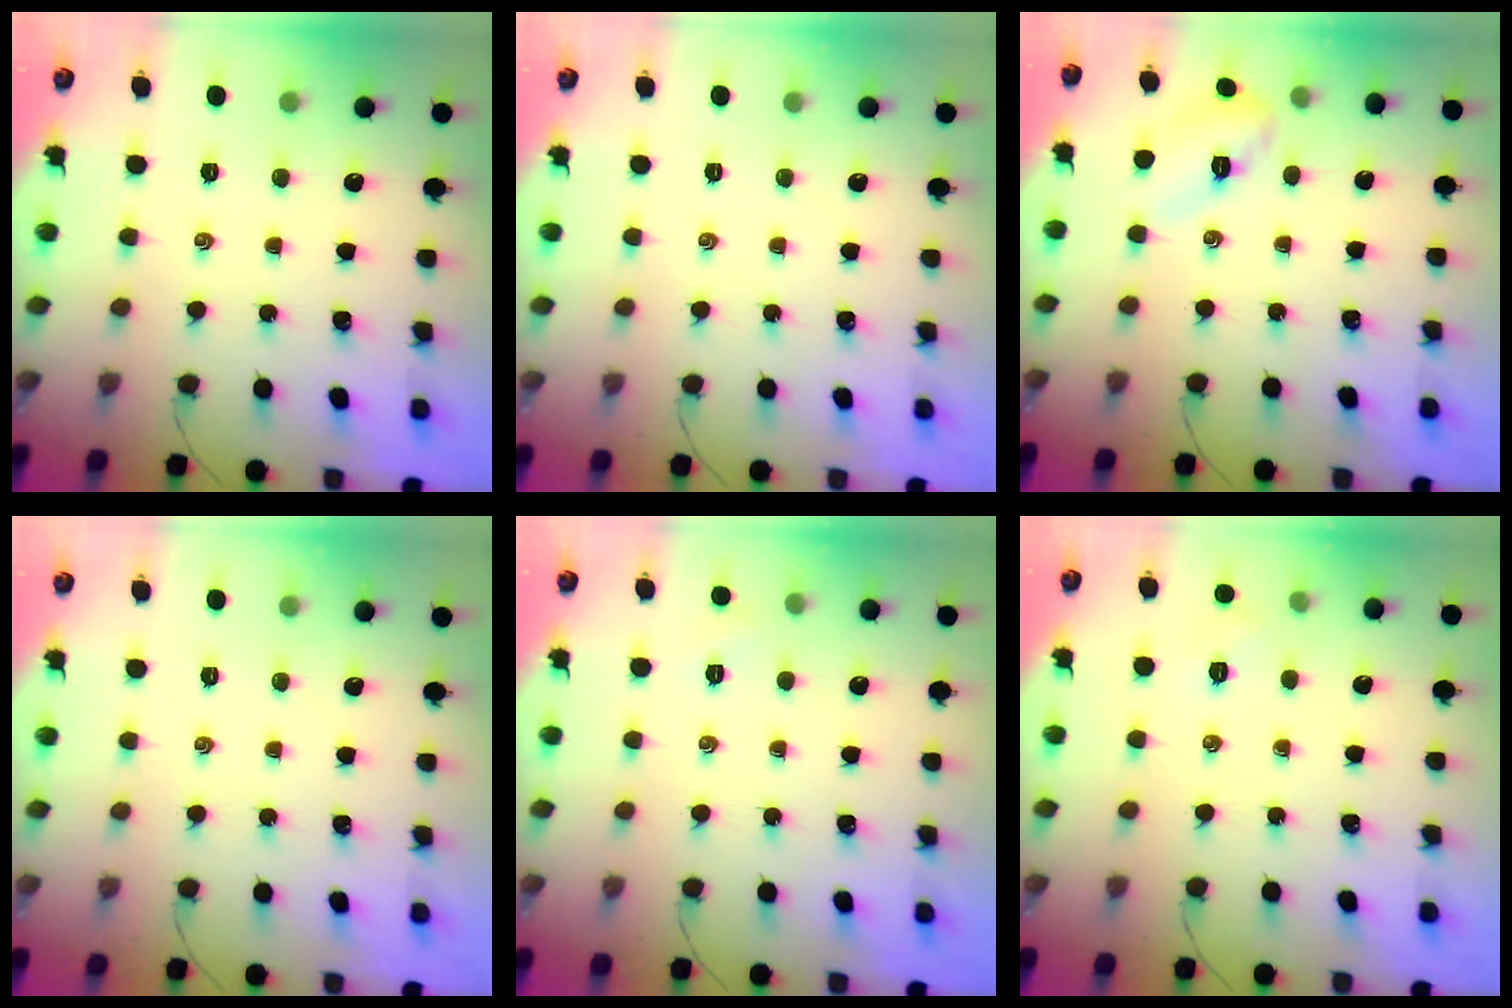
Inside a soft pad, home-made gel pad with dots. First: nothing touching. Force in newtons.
{"total": 0.0}
{"total": 5.7, "press": 5.7, "slide": 0.6}
{"total": 0.0}
{"total": 3.6, "press": 3.4, "slide": 1.0}
{"total": 5.4, "press": 5.3, "slide": 1.3}